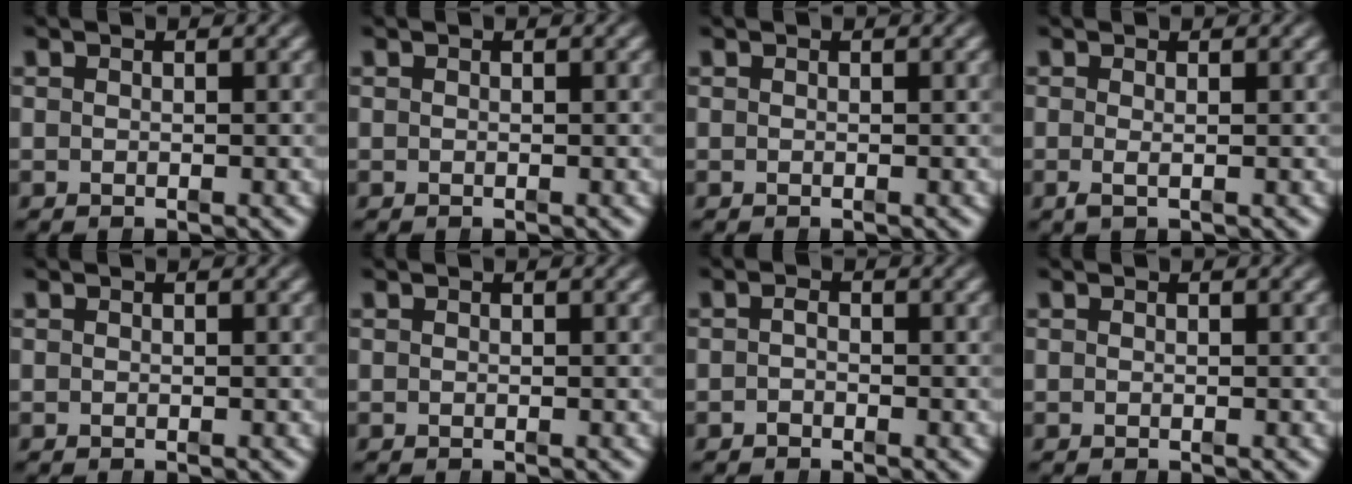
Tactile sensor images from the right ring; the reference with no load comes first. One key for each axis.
{"total": 0.0}
{"total": 0.0}
{"total": 0.9, "fx": -0.5, "fy": -0.2, "fz": 0.7, "tx": -0.020, "ty": -0.011, "tz": -0.004}
{"total": 0.0}
{"total": 0.0}
{"total": 0.8, "fx": -0.7, "fy": 0.2, "fz": 0.4, "tx": -0.004, "ty": -0.005, "tz": -0.011}
{"total": 0.0}